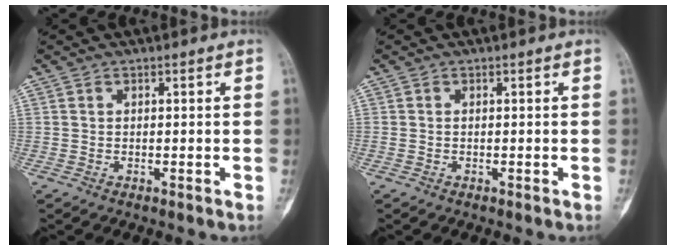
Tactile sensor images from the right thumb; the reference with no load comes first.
{"total": 0.0}